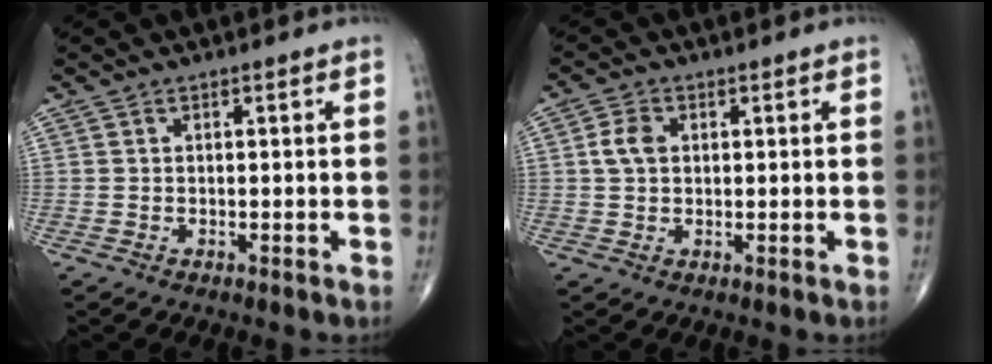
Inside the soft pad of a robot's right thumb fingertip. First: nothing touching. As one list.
[{"total": 3.8, "force": [0.6, 2.7, 2.6], "torque": [-0.054, 0.006, 0.008]}]